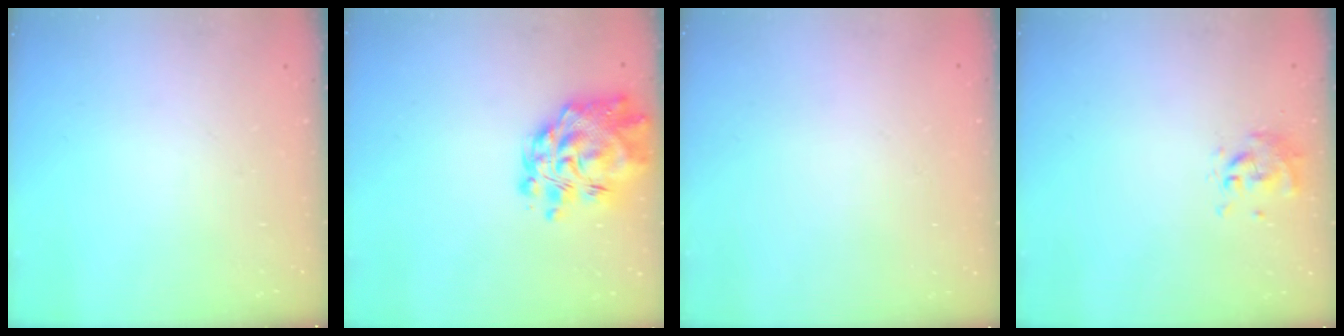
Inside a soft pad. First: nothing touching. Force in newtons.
{"total": 12.9, "press": 12.3, "slide": 3.9}
{"total": 1.6, "press": 1.6, "slide": 0.2}
{"total": 0.0}